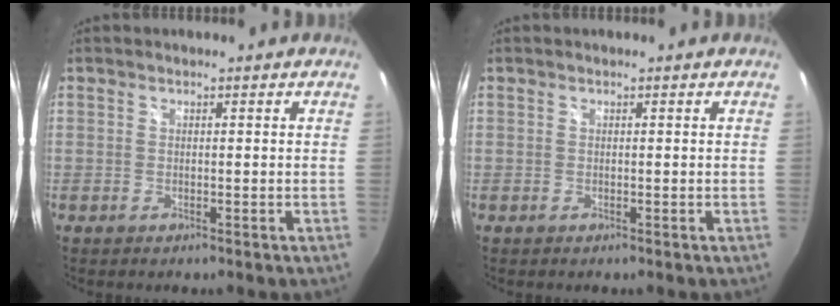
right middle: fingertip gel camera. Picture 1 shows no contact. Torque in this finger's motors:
{"motor_torque": [0.00, 0.00, 0.00, 0.00]}